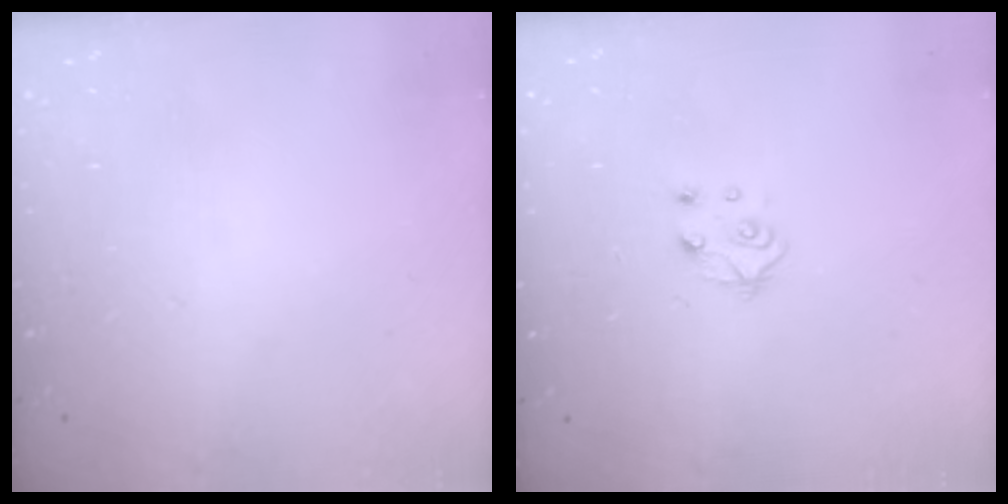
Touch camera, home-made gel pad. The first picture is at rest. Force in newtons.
{"total": 5.6, "press": 5.6, "slide": 0.5}